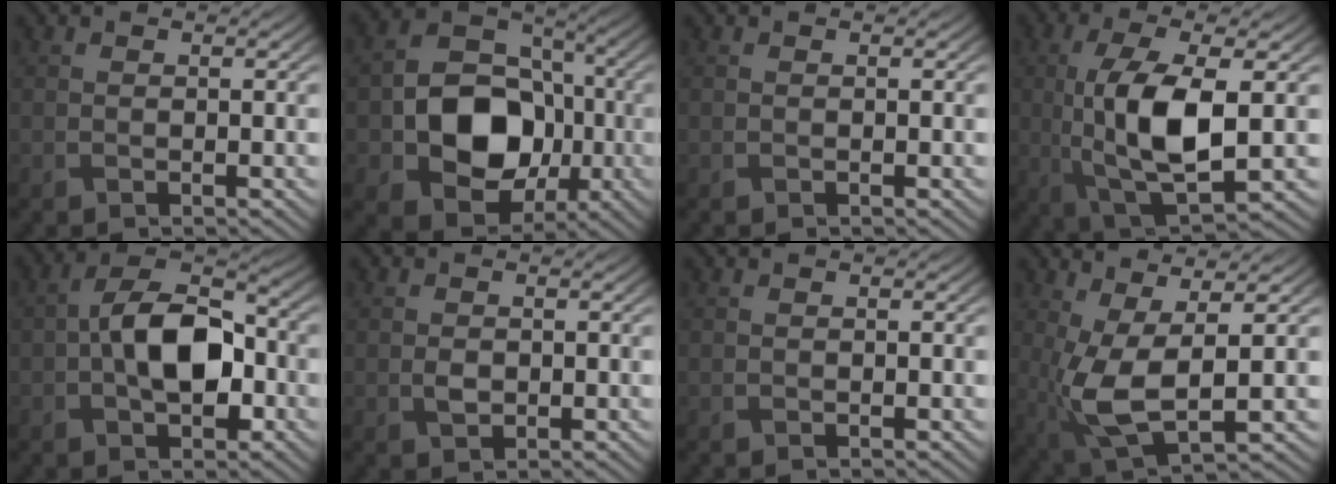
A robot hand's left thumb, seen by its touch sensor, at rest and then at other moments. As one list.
[{"total": 13.0, "force": [-2.8, 10.0, 7.9], "torque": [-0.141, -0.013, -0.060]}, {"total": 0.0}, {"total": 11.7, "force": [-0.1, 4.7, 10.7], "torque": [-0.221, -0.005, 0.002]}, {"total": 9.9, "force": [-0.9, 5.8, 8.0], "torque": [-0.150, 0.005, -0.020]}, {"total": 1.5, "force": [-0.2, 1.1, 1.0], "torque": [-0.022, -0.004, -0.004]}, {"total": 0.0}, {"total": 8.2, "force": [0.0, 3.2, 7.6], "torque": [-0.176, -0.005, 0.004]}]